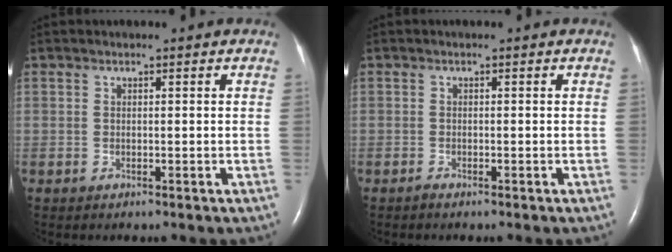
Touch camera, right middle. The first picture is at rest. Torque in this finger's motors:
{"motor_torque": [-0.10, 0.12, 0.01, 0.00]}